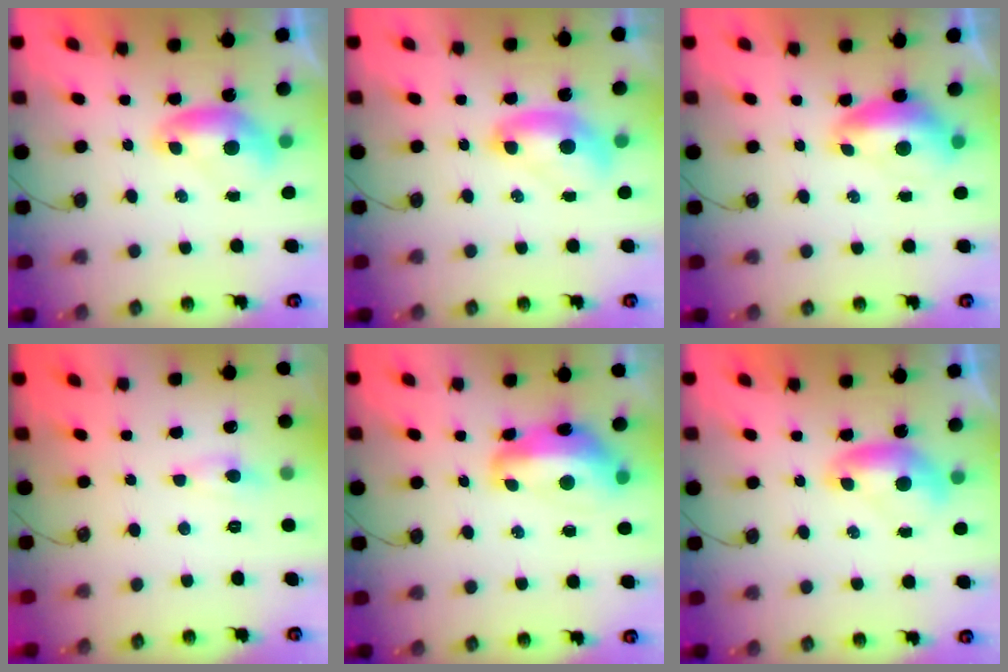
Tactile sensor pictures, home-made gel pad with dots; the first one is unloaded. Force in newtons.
{"total": 2.0, "press": 2.0, "slide": 0.2}
{"total": 1.8, "press": 1.7, "slide": 0.6}
{"total": 2.4, "press": 2.3, "slide": 0.8}
{"total": 7.2, "press": 7.1, "slide": 1.3}
{"total": 0.0}